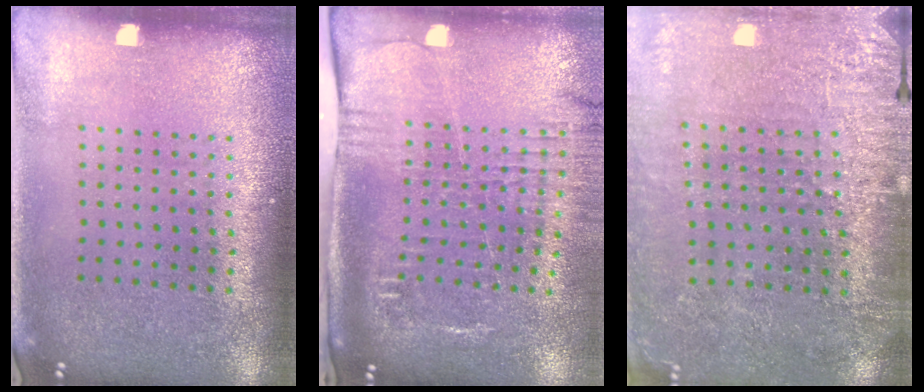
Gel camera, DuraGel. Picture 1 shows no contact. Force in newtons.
{"total": 2.7, "press": 2.1, "slide": 1.7}
{"total": 2.9, "press": 2.9, "slide": 0.4}